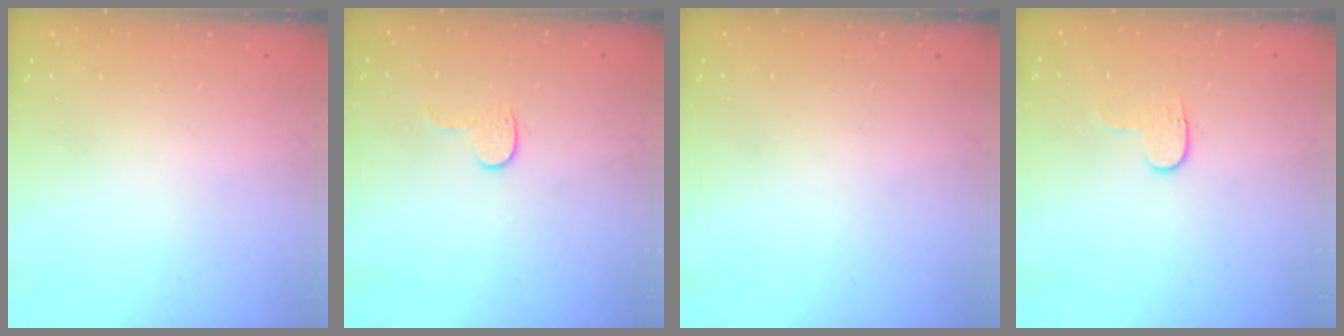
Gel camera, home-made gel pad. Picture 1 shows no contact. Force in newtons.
{"total": 3.9, "press": 3.9, "slide": 0.4}
{"total": 0.0}
{"total": 4.2, "press": 4.2, "slide": 0.5}